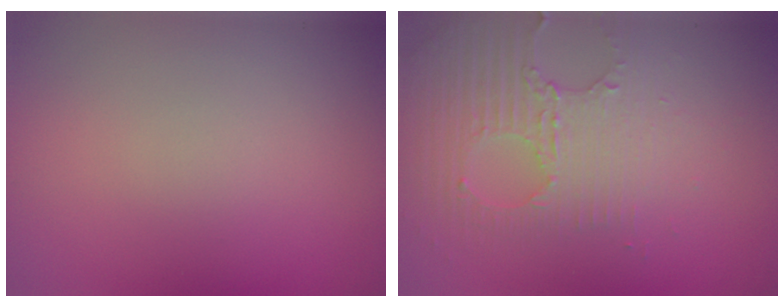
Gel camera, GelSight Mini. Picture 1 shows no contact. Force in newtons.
{"total": 3.5, "press": 3.4, "slide": 0.9}